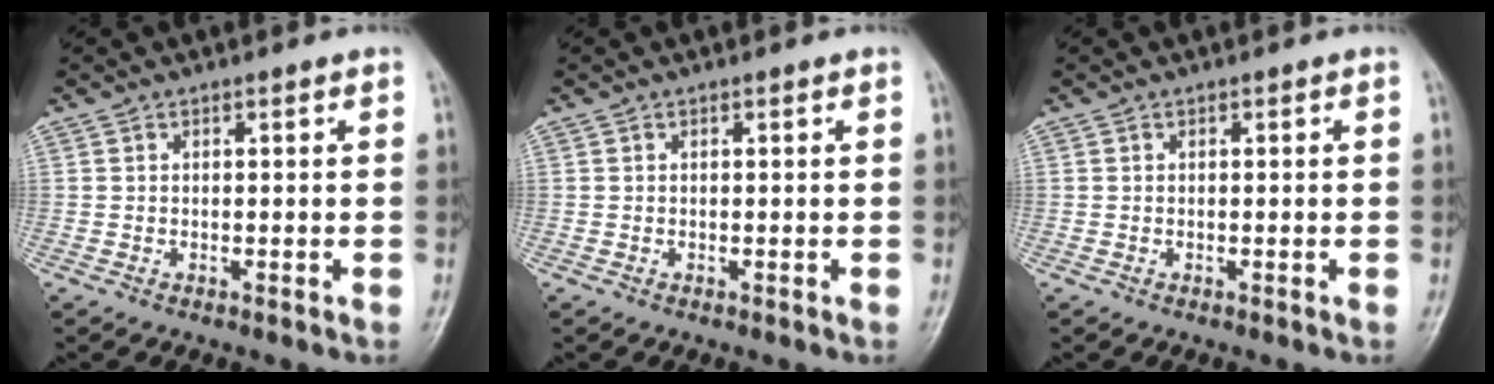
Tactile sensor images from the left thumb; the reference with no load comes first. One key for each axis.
{"total": 0.0}
{"total": 0.0}